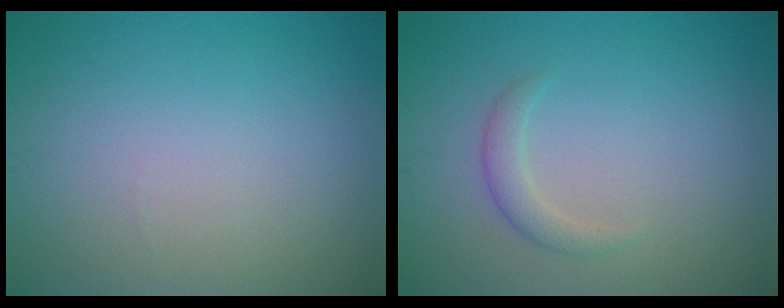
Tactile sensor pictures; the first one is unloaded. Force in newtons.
{"total": 1.6, "press": 1.6, "slide": 0.0}